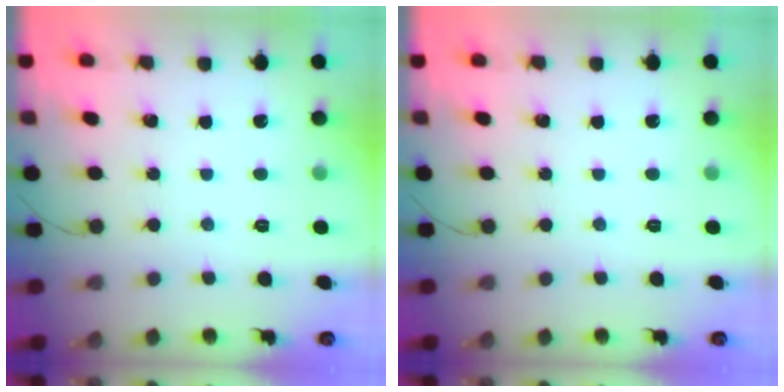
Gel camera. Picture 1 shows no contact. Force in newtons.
{"total": 0.0}